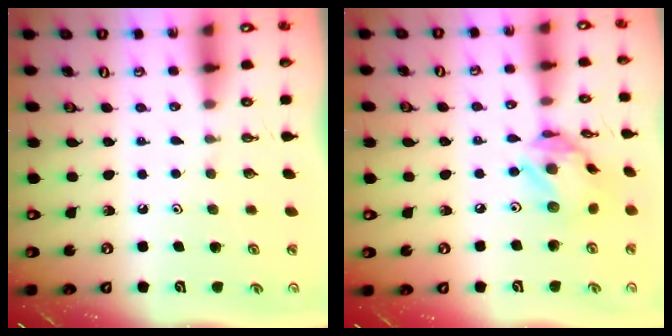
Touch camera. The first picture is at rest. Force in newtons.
{"total": 13.3, "press": 13.2, "slide": 1.2}